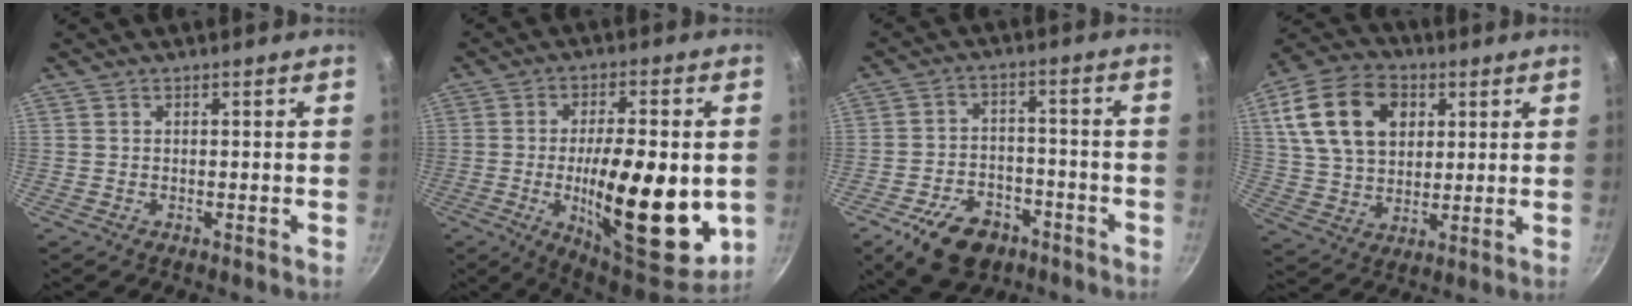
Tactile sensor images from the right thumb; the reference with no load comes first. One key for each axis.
{"total": 23.1, "fx": -3.2, "fy": 8.5, "fz": 21.2, "tx": -0.298, "ty": -0.008, "tz": -0.042}
{"total": 12.5, "fx": -7.3, "fy": 7.7, "fz": 6.6, "tx": -0.090, "ty": 0.046, "tz": -0.113}
{"total": 17.3, "fx": 5.6, "fy": 12.0, "fz": 11.2, "tx": -0.186, "ty": 0.002, "tz": 0.096}